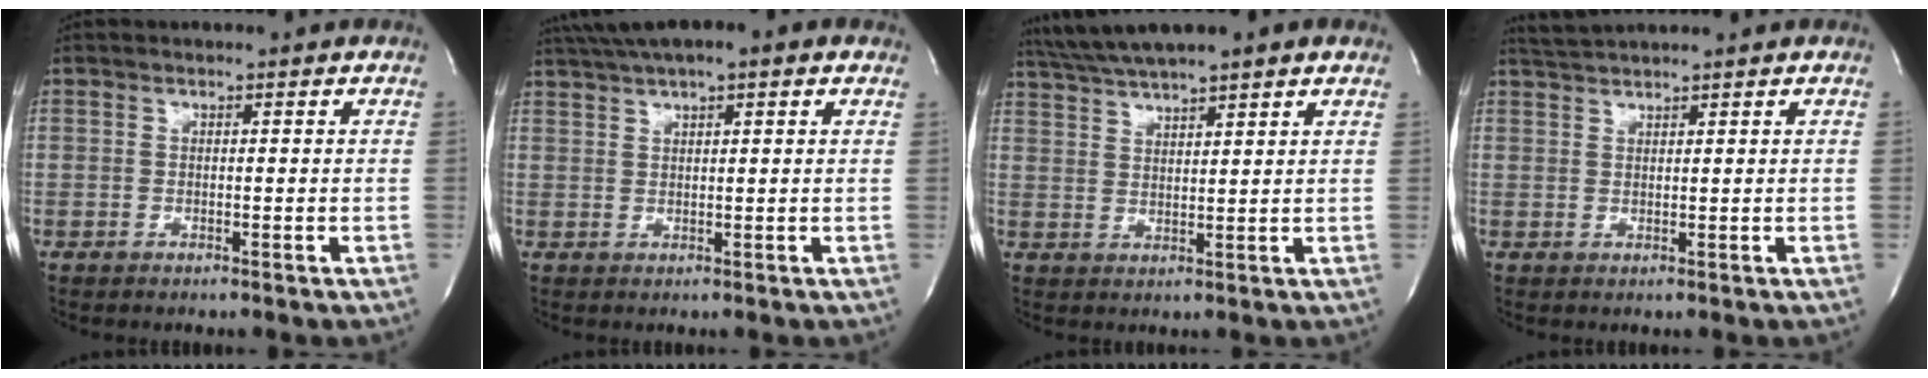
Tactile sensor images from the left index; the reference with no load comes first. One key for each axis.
{"total": 9.7, "fx": 6.9, "fy": 1.8, "fz": 6.5, "tx": -0.113, "ty": 0.046, "tz": 0.105}
{"total": 9.4, "fx": 7.8, "fy": 0.4, "fz": 5.2, "tx": -0.096, "ty": 0.039, "tz": 0.124}
{"total": 2.8, "fx": 2.6, "fy": -0.9, "fz": 0.4, "tx": -0.011, "ty": 0.012, "tz": 0.058}